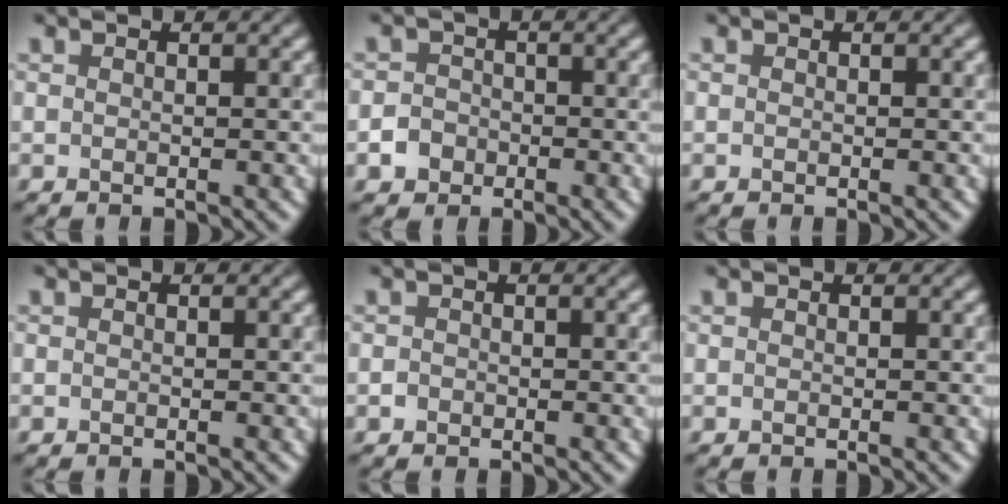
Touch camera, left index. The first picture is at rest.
{"total": 2.1, "force": [-0.9, 1.8, 0.6], "torque": [0.005, 0.001, -0.021]}
{"total": 0.0}
{"total": 0.0}
{"total": 0.7, "force": [-0.3, 0.6, 0.2], "torque": [0.000, -0.002, -0.007]}
{"total": 0.0}